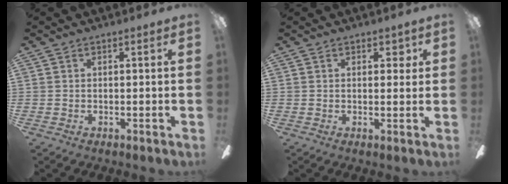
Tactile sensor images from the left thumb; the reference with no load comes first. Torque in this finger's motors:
{"motor_torque": [0.03, -0.21, -0.45, 0.18, -0.02]}